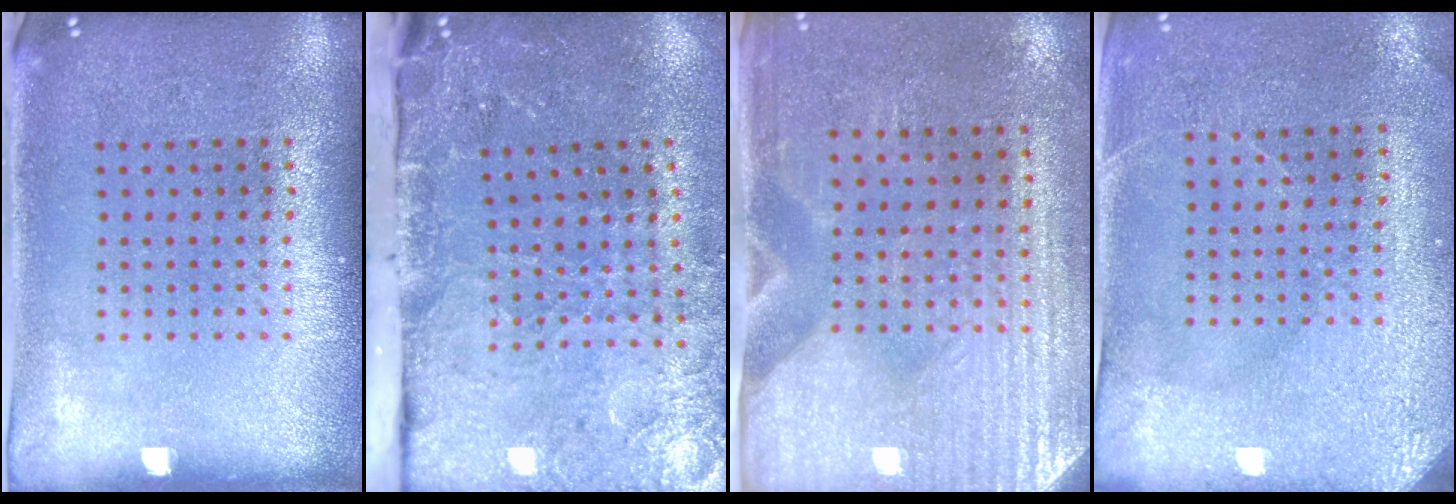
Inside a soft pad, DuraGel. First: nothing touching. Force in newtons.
{"total": 3.7, "press": 3.4, "slide": 1.5}
{"total": 3.1, "press": 2.7, "slide": 1.5}
{"total": 2.9, "press": 2.7, "slide": 1.0}